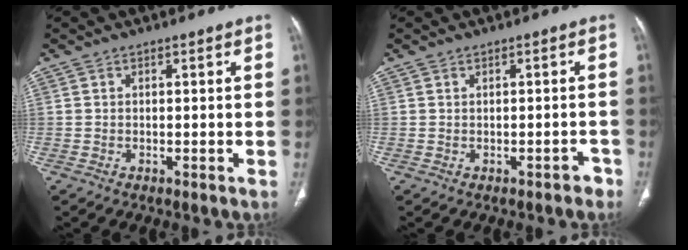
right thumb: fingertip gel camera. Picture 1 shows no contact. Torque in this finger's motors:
{"motor_torque": [0.53, -0.29, -0.20, -0.19, 0.10]}